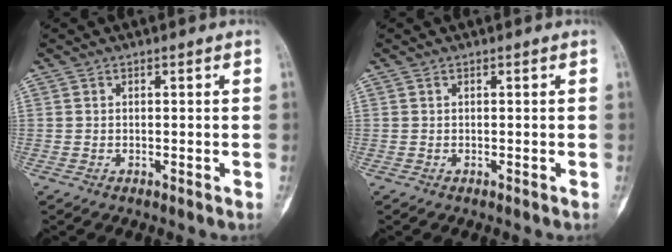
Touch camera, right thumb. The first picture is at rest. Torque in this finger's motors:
{"motor_torque": [0.01, 0.22, -0.08, 0.03, 0.00]}